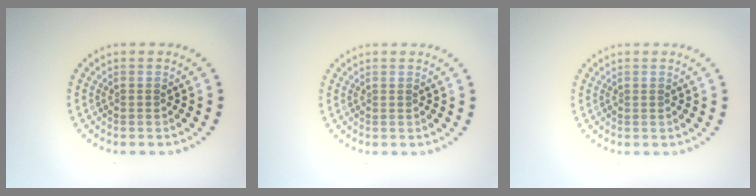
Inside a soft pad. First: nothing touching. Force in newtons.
{"total": 0.0}
{"total": 0.0}